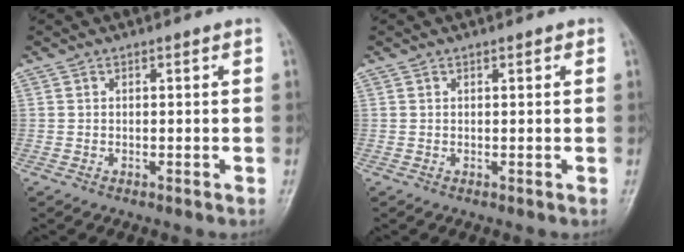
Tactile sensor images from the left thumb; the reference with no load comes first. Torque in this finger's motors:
{"motor_torque": [-0.24, 0.01, -0.02, 0.04, 0.05]}